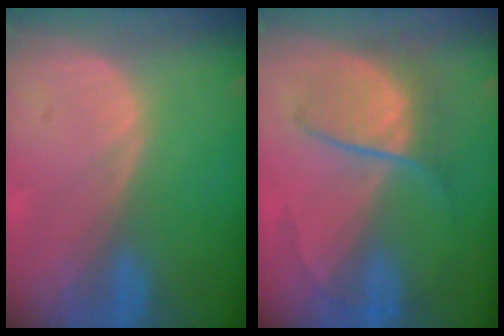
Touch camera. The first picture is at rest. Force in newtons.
{"total": 6.4, "press": 6.3, "slide": 0.7}